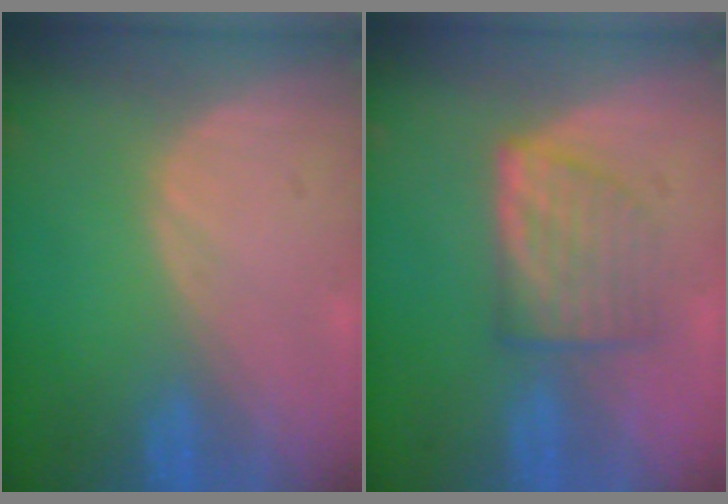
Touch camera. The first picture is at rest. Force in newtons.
{"total": 5.9, "press": 5.7, "slide": 1.4}